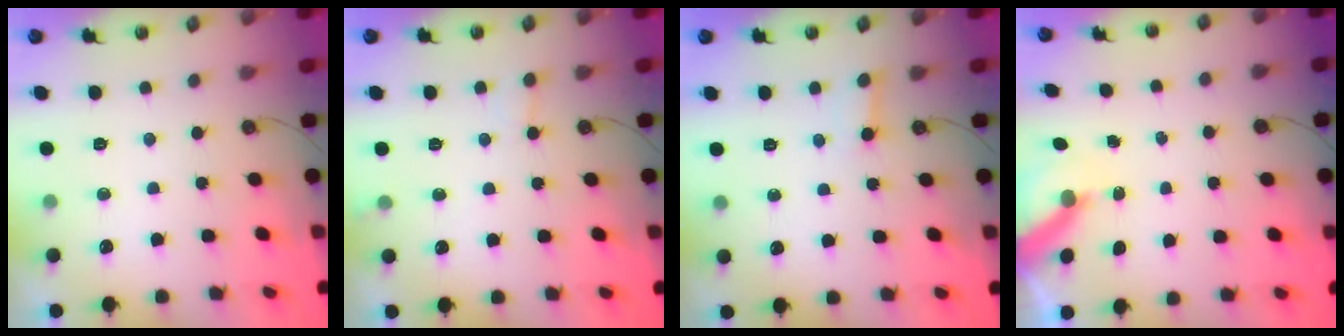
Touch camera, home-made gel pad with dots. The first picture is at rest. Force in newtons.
{"total": 7.3, "press": 7.2, "slide": 0.6}
{"total": 2.9, "press": 2.9, "slide": 0.2}
{"total": 6.5, "press": 6.5, "slide": 0.6}